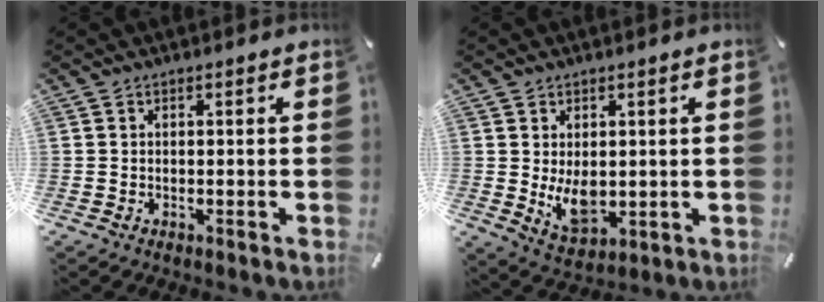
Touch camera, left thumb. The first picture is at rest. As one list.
[{"total": 7.8, "force": [0.4, 5.3, 5.7], "torque": [-0.101, -0.009, 0.009]}]